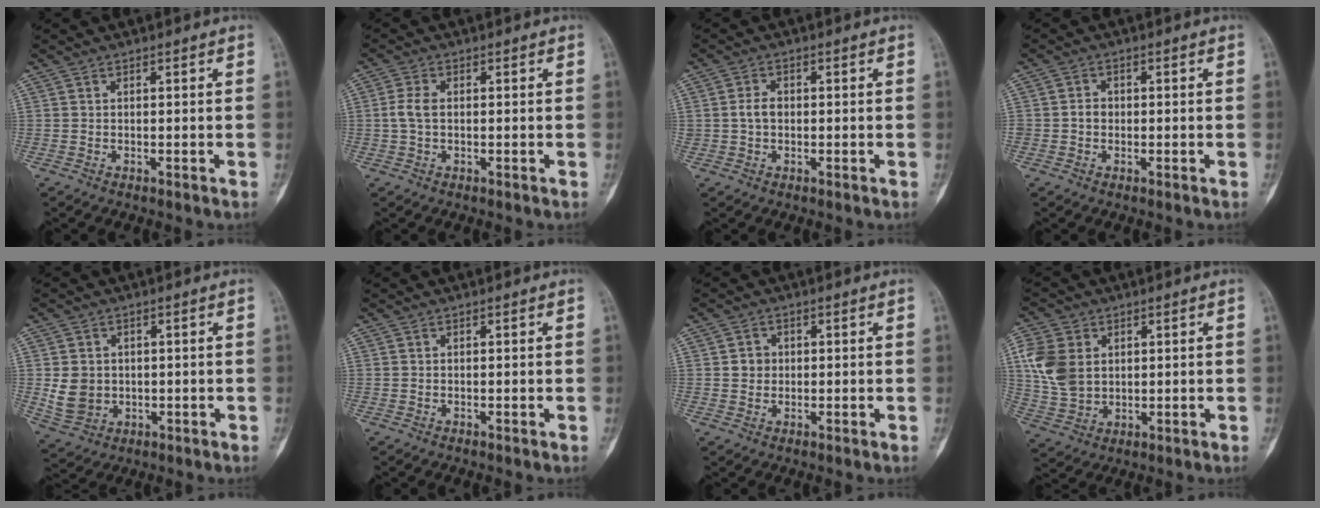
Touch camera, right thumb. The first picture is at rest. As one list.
[{"total": 3.2, "force": [0.0, 1.9, 2.6], "torque": [-0.064, 0.006, -0.003]}, {"total": 2.7, "force": [0.0, 2.0, 1.8], "torque": [-0.029, 0.008, -0.004]}, {"total": 1.9, "force": [-0.3, 1.7, 0.8], "torque": [-0.002, 0.007, -0.007]}, {"total": 6.3, "force": [0.1, 5.4, 3.2], "torque": [-0.042, -0.001, 0.015]}, {"total": 0.0}, {"total": 2.5, "force": [0.3, 2.3, 0.9], "torque": [-0.001, 0.004, 0.003]}, {"total": 10.4, "force": [2.4, 7.9, 6.4], "torque": [-0.123, -0.006, 0.052]}]